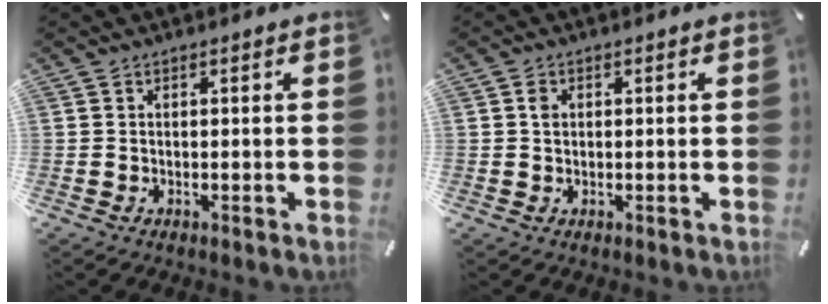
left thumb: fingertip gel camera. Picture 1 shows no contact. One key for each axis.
{"total": 1.9, "fx": 0.4, "fy": 1.5, "fz": 1.1, "tx": -0.017, "ty": 0.003, "tz": 0.004}